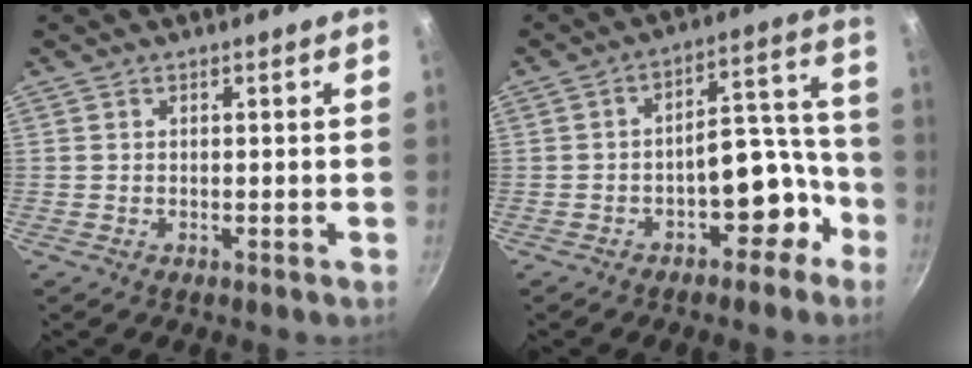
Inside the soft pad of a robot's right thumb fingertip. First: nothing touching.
{"total": 10.8, "force": [-5.1, 6.5, 7.0], "torque": [-0.032, 0.095, -0.057]}